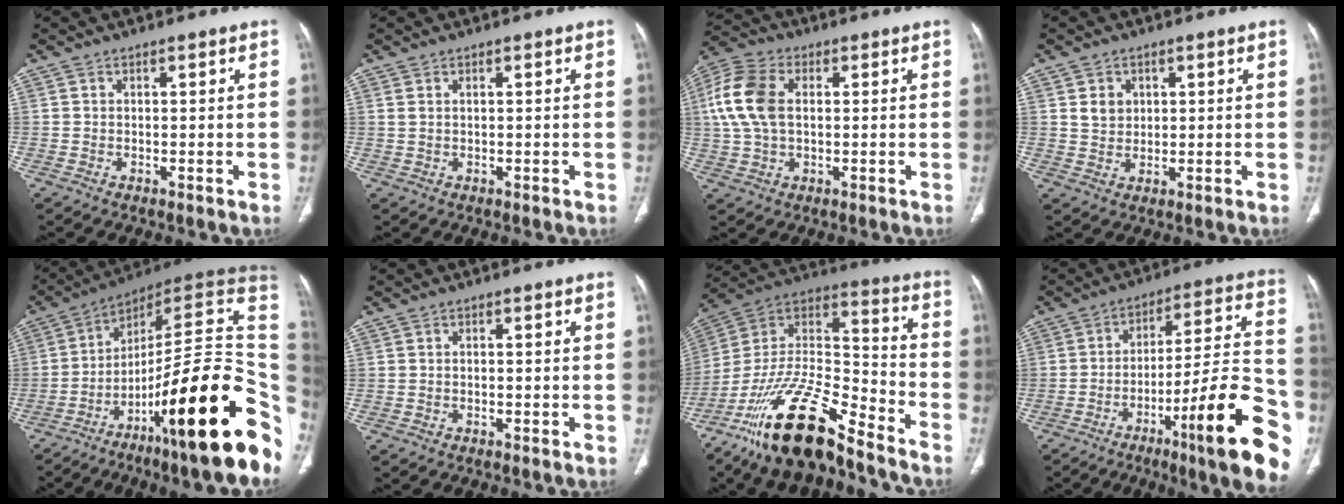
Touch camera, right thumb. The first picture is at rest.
{"total": 0.9, "force": [0.4, 0.4, 0.7], "torque": [-0.021, 0.010, 0.015]}
{"total": 11.7, "force": [1.7, 7.5, 8.8], "torque": [-0.195, 0.019, 0.030]}
{"total": 3.6, "force": [1.3, 3.0, 1.5], "torque": [-0.011, -0.008, 0.027]}
{"total": 32.8, "force": [-11.8, 7.8, 29.6], "torque": [-0.333, 0.081, -0.172]}
{"total": 0.0}
{"total": 22.2, "force": [-16.5, 6.3, 13.5], "torque": [-0.262, 0.073, -0.302]}
{"total": 24.5, "force": [-10.6, 4.0, 21.7], "torque": [-0.264, 0.066, -0.154]}